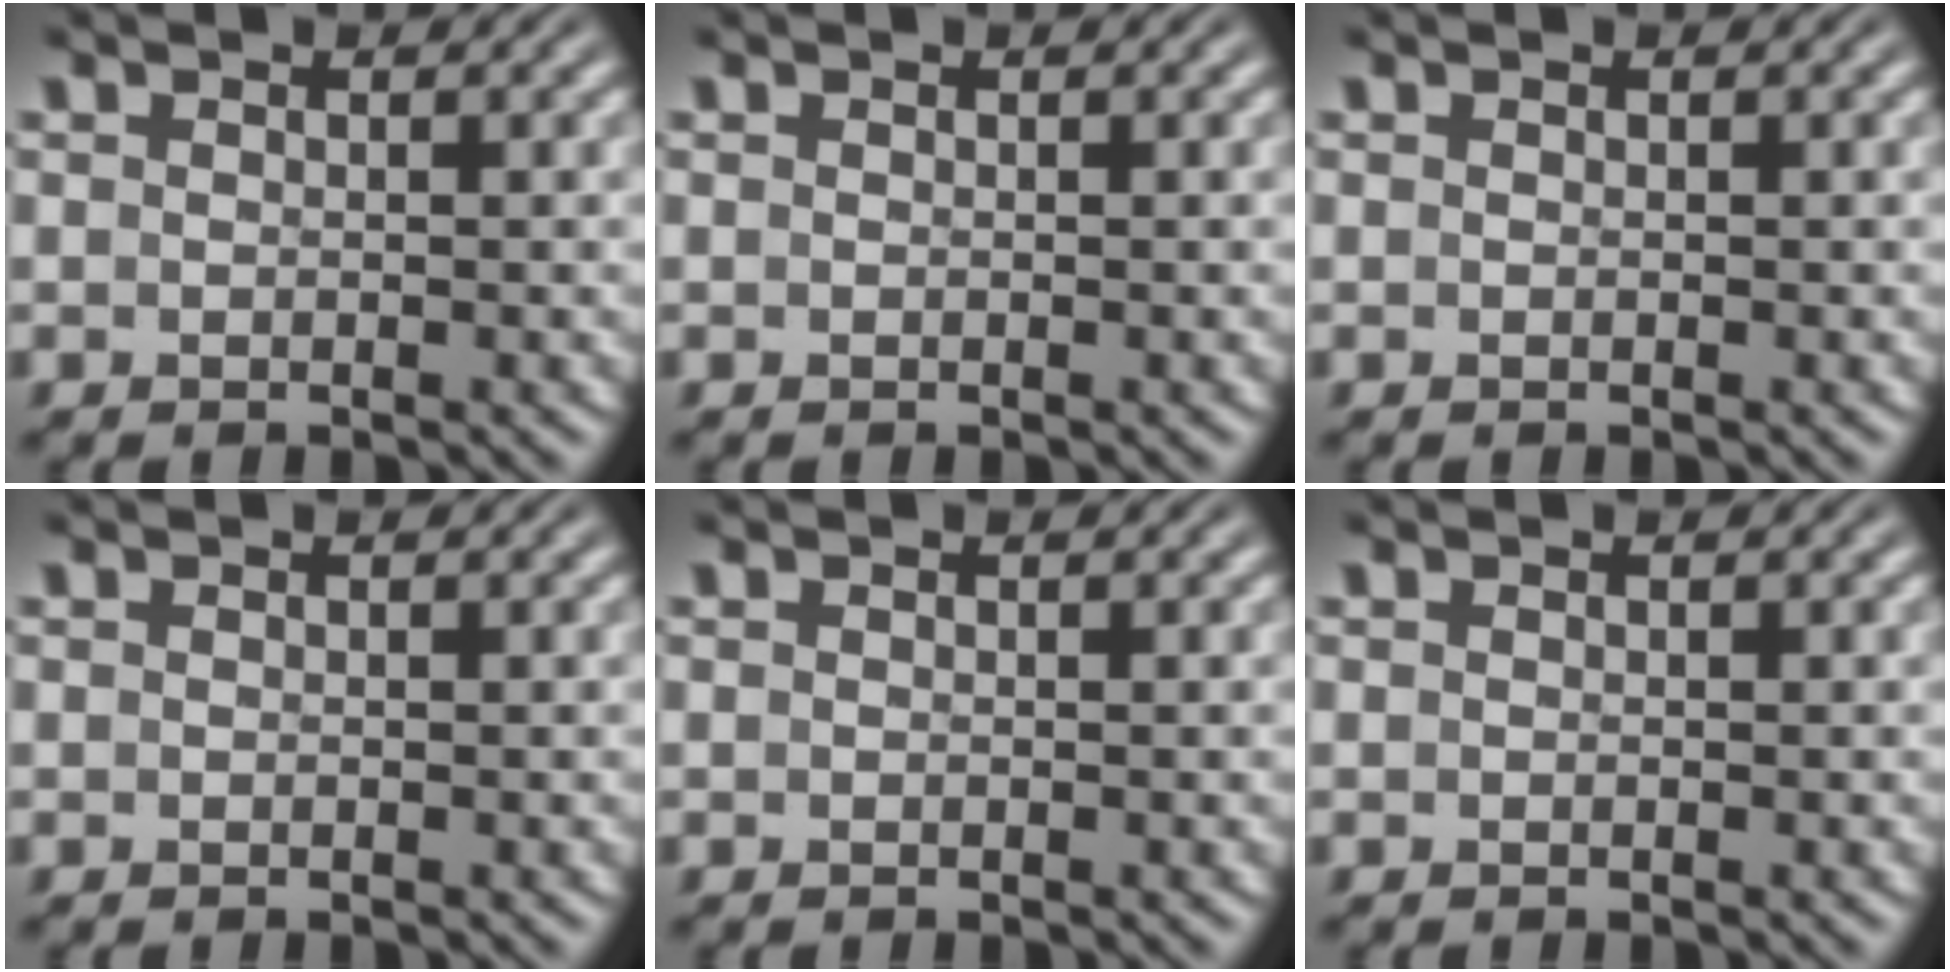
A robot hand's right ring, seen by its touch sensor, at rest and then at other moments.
{"total": 0.0}
{"total": 0.0}
{"total": 0.0}
{"total": 0.0}
{"total": 0.0}